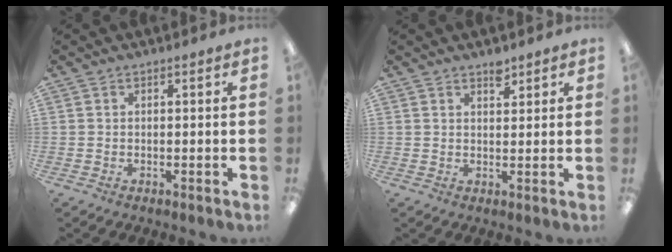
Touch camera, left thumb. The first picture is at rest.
{"total": 2.8, "force": [2.3, 1.2, 1.0], "torque": [0.001, -0.015, 0.037]}